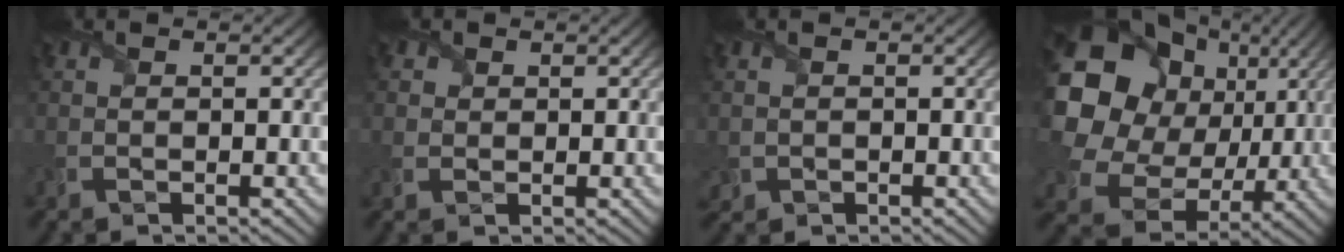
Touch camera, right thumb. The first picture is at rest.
{"total": 1.8, "force": [0.8, 1.5, 0.4], "torque": [-0.013, -0.007, 0.014]}
{"total": 1.2, "force": [-0.1, 1.2, 0.2], "torque": [-0.007, -0.007, -0.006]}
{"total": 22.2, "force": [5.7, 19.0, 10.0], "torque": [-0.298, 0.009, 0.112]}